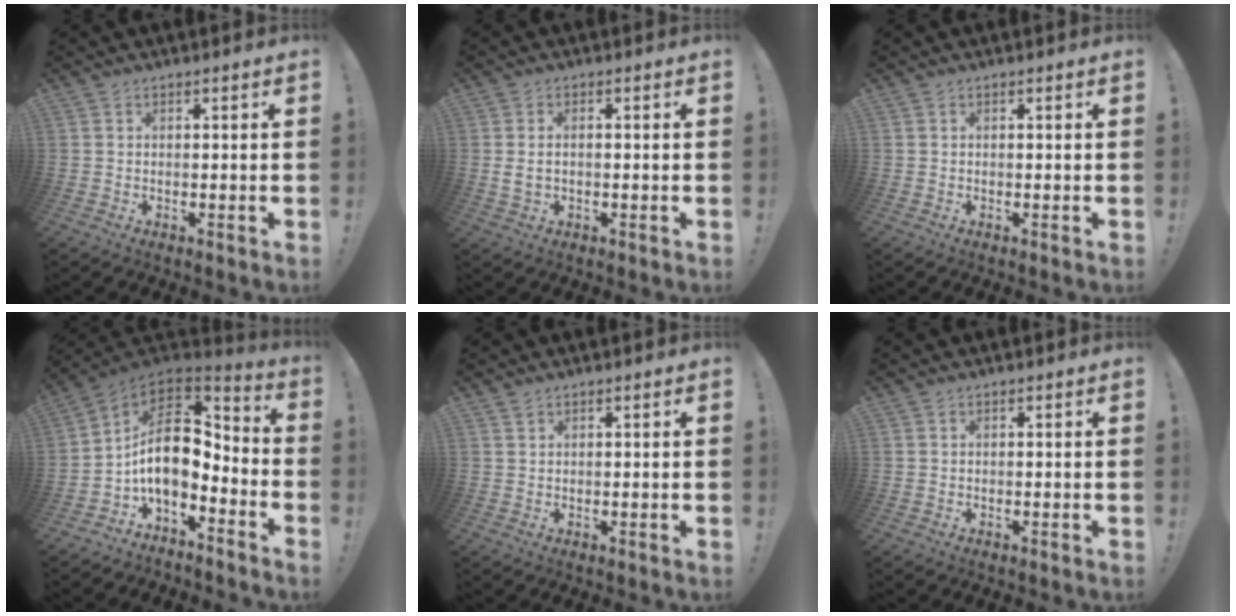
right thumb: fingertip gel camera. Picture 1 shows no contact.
{"total": 2.7, "force": [0.1, 1.5, 2.2], "torque": [-0.033, 0.002, 0.001]}
{"total": 0.0}
{"total": 15.2, "force": [0.7, 9.0, 12.2], "torque": [-0.212, -0.003, 0.015]}
{"total": 0.9, "force": [0.8, 0.3, 0.3], "torque": [-0.004, -0.002, 0.015]}
{"total": 0.0}